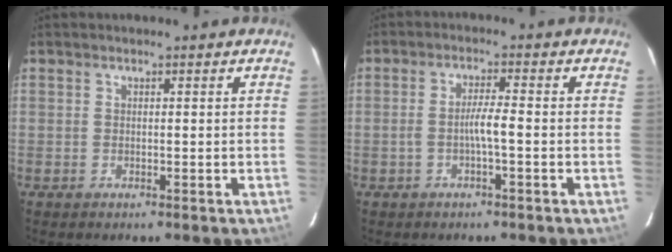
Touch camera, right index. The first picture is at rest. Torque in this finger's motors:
{"motor_torque": [0.68, 0.01, 0.27, 0.08]}